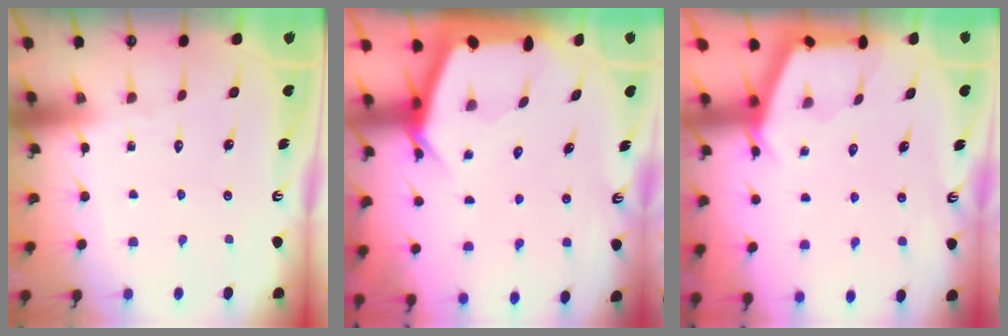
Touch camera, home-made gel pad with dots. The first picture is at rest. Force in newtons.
{"total": 4.9, "press": 4.9, "slide": 0.4}
{"total": 2.9, "press": 2.9, "slide": 0.3}